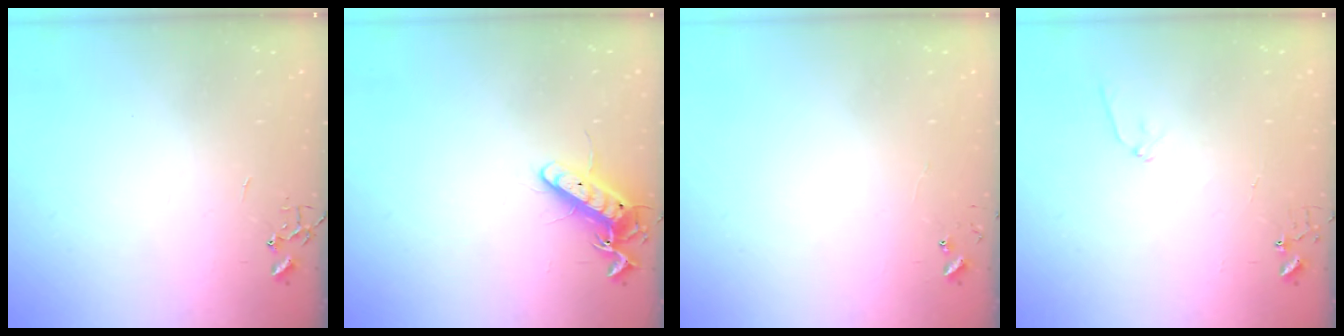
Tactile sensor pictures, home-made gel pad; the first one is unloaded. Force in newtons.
{"total": 12.4, "press": 12.4, "slide": 0.9}
{"total": 4.7, "press": 4.7, "slide": 0.5}
{"total": 6.5, "press": 6.5, "slide": 0.6}